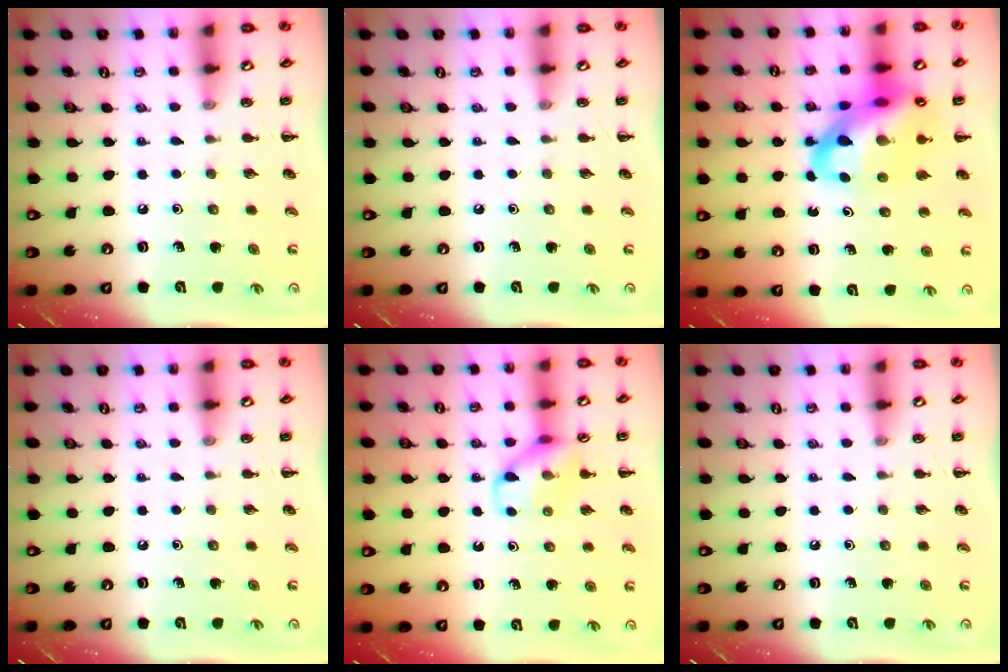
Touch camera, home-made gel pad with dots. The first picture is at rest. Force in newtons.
{"total": 0.0}
{"total": 20.2, "press": 19.7, "slide": 4.4}
{"total": 0.0}
{"total": 12.3, "press": 12.2, "slide": 1.6}
{"total": 0.0}